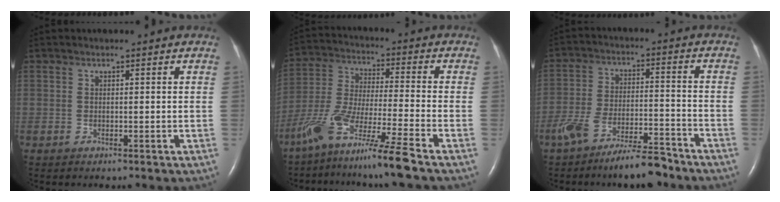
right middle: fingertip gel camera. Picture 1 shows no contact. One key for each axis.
{"total": 12.2, "fx": -8.9, "fy": -1.2, "fz": 8.3, "tx": -0.176, "ty": -0.031, "tz": -0.169}
{"total": 10.2, "fx": -8.0, "fy": 2.3, "fz": 5.8, "tx": -0.111, "ty": 0.002, "tz": -0.140}